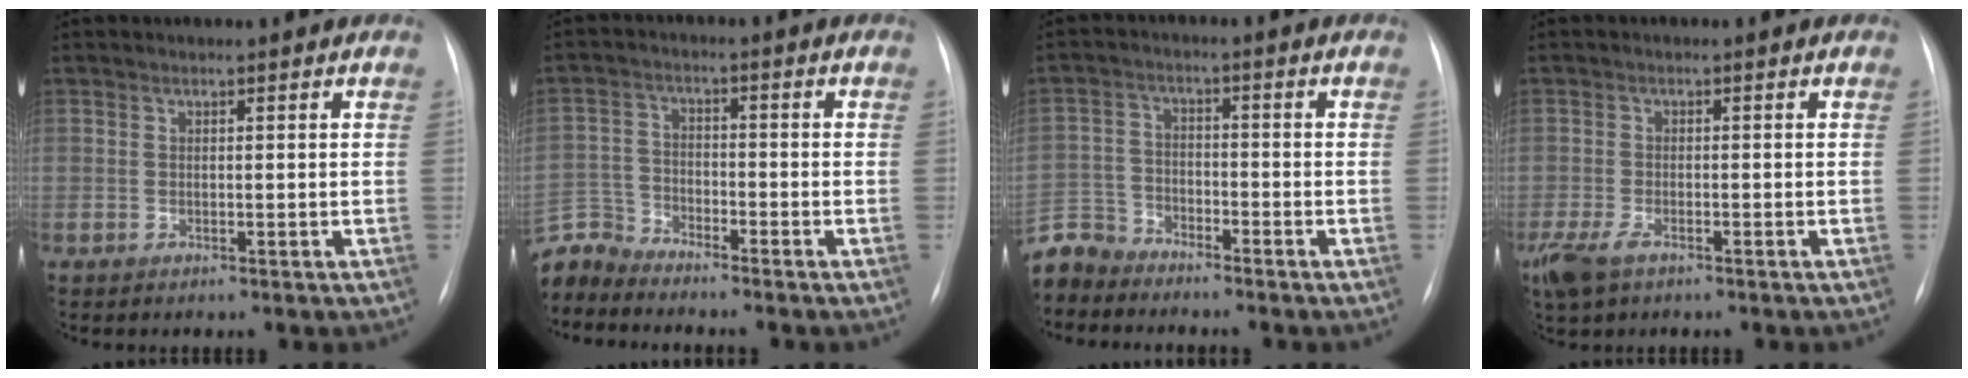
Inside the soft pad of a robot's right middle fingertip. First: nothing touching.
{"total": 6.6, "force": [-6.5, 0.7, -0.7], "torque": [0.010, 0.008, -0.133]}
{"total": 6.4, "force": [-6.1, 1.8, -0.5], "torque": [0.013, 0.001, -0.127]}
{"total": 5.0, "force": [-3.1, 2.3, 3.2], "torque": [-0.073, -0.010, -0.054]}